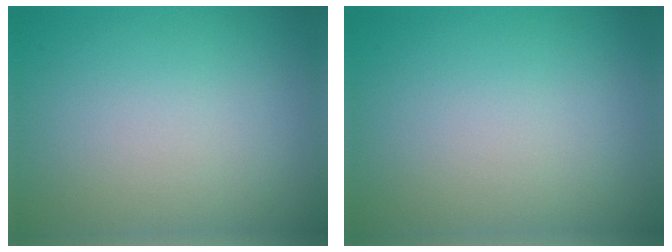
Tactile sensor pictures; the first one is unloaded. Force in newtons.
{"total": 0.0}